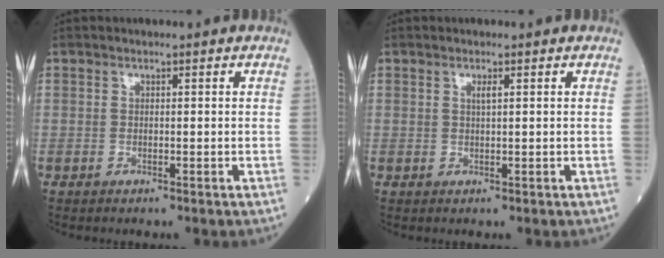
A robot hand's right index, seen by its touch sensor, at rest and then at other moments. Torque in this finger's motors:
{"motor_torque": [0.01, 0.01, -0.01, 0.01]}